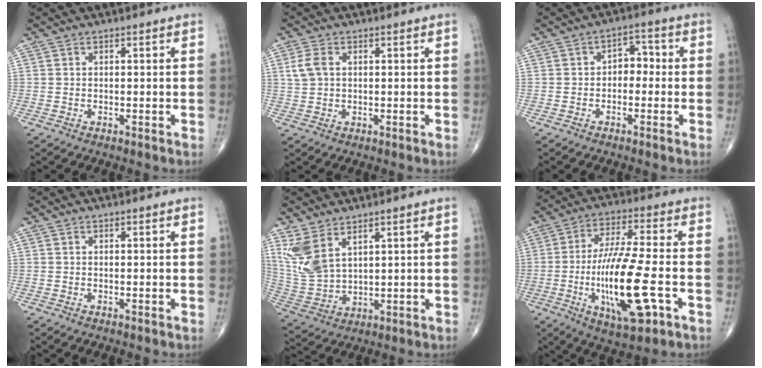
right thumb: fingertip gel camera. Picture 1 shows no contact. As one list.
[{"total": 3.7, "force": [0.9, 2.4, 2.6], "torque": [-0.060, 0.006, 0.019]}, {"total": 4.1, "force": [-0.6, 3.0, 2.8], "torque": [-0.017, 0.021, -0.020]}, {"total": 0.0}, {"total": 9.2, "force": [5.2, 4.5, 6.2], "torque": [-0.133, -0.019, 0.123]}, {"total": 17.3, "force": [-4.4, 4.4, 16.1], "torque": [-0.311, 0.007, -0.070]}]